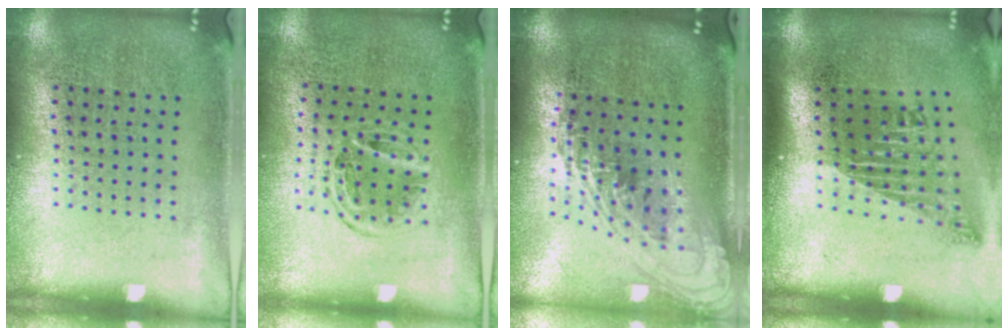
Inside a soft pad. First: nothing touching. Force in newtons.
{"total": 1.1, "press": 1.0, "slide": 0.4}
{"total": 2.3, "press": 1.7, "slide": 1.6}
{"total": 1.8, "press": 1.1, "slide": 1.4}